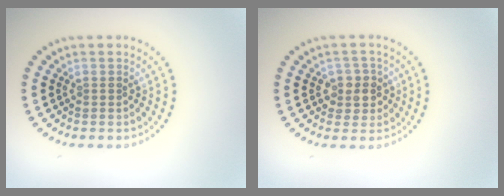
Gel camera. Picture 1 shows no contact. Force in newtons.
{"total": 2.1, "press": 2.0, "slide": 0.8}